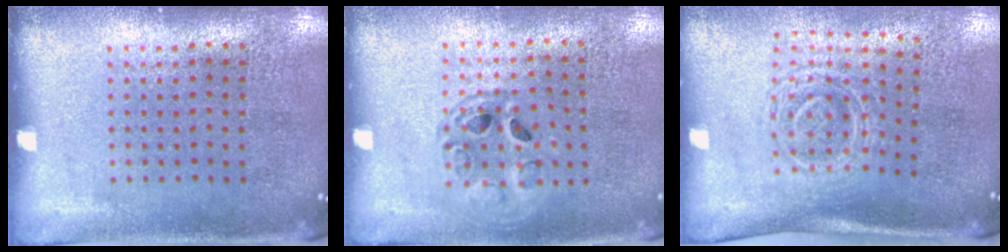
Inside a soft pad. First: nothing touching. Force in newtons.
{"total": 1.3, "press": 1.3, "slide": 0.4}
{"total": 1.7, "press": 1.3, "slide": 1.1}